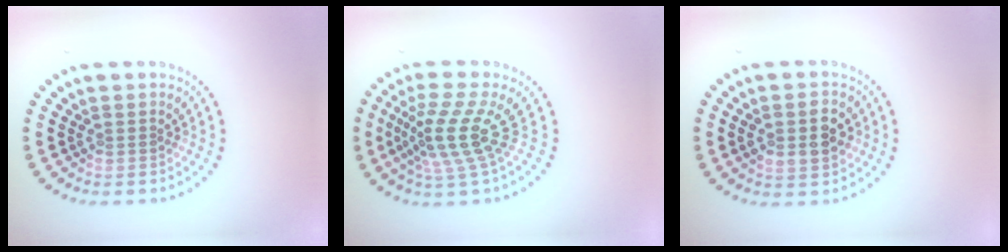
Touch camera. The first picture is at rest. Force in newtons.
{"total": 4.5, "press": 3.2, "slide": 3.1}
{"total": 3.9, "press": 3.8, "slide": 0.3}